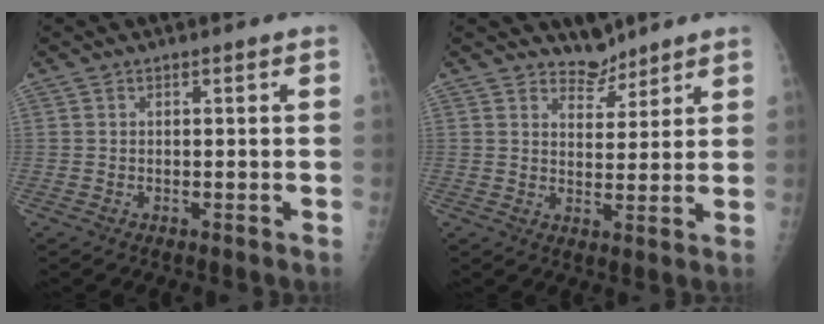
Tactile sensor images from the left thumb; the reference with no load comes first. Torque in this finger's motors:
{"motor_torque": [-0.09, -0.05, -0.29, -0.26, -0.06]}